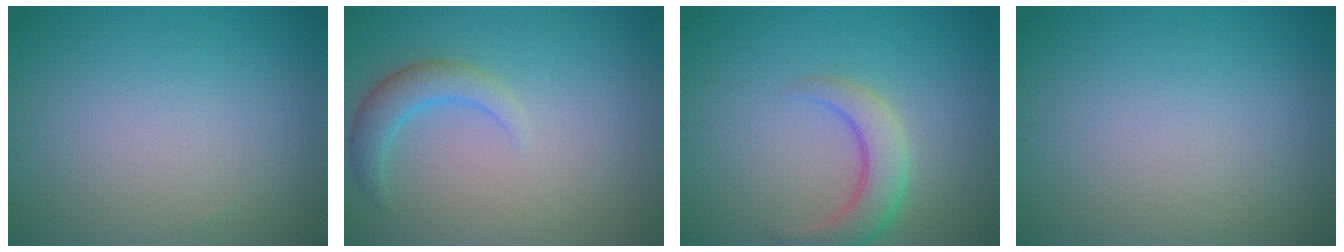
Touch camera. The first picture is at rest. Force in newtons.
{"total": 2.8, "press": 2.8, "slide": 0.3}
{"total": 3.7, "press": 3.7, "slide": 0.3}
{"total": 0.0}